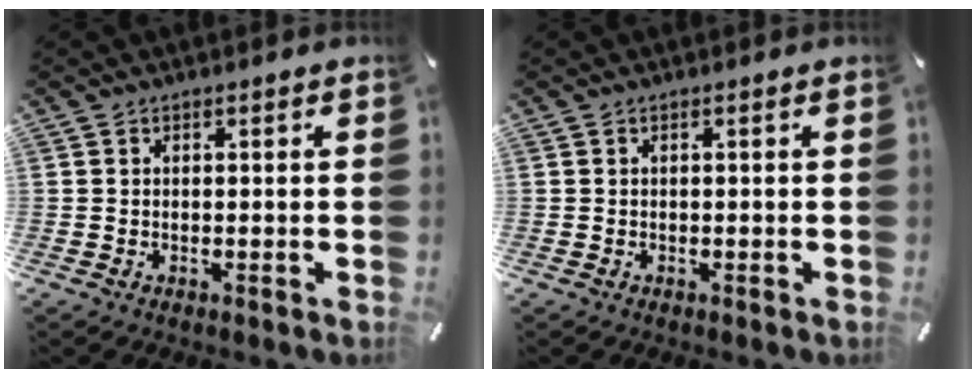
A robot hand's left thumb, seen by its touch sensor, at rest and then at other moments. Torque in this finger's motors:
{"motor_torque": [-0.20, -0.14, 0.01, 0.02, 0.00]}